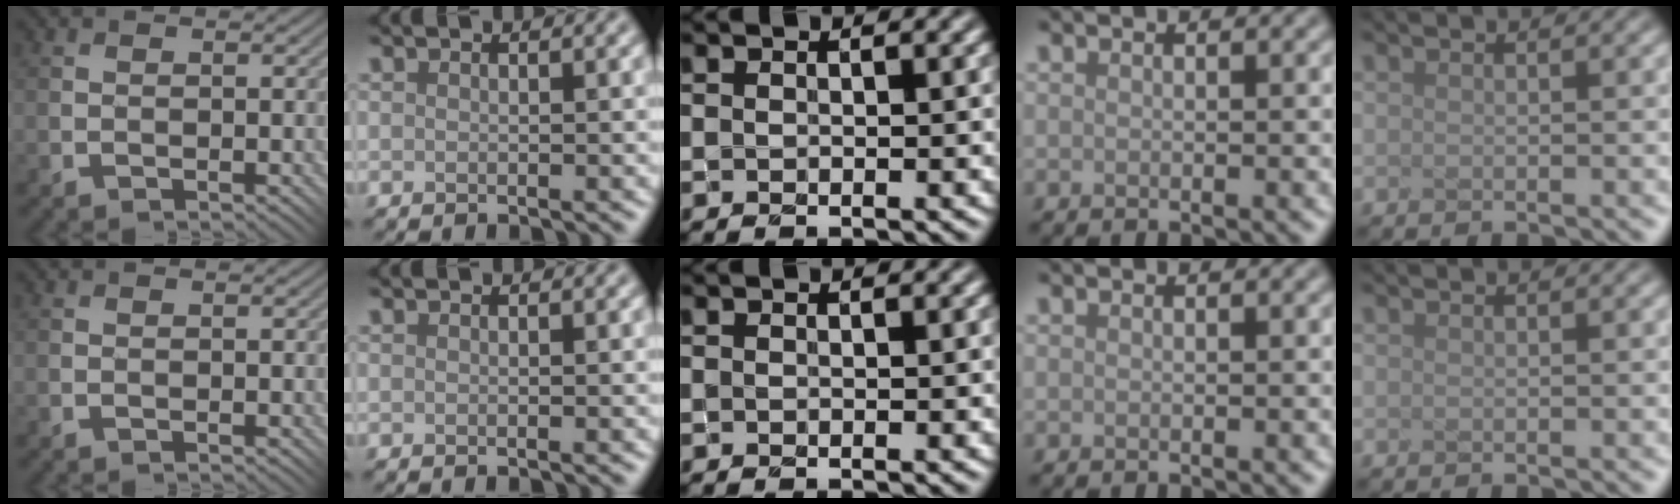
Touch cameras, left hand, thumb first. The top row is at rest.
{}